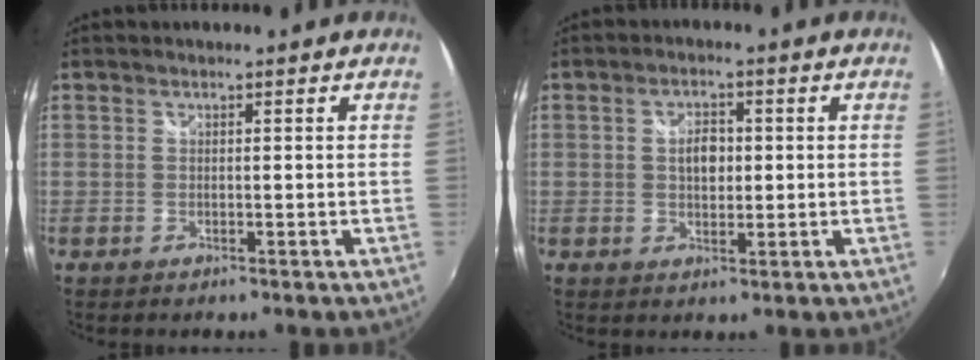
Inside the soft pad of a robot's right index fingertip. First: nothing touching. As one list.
[{"total": 4.3, "force": [0.3, 2.7, 3.3], "torque": [-0.053, 0.007, 0.006]}]